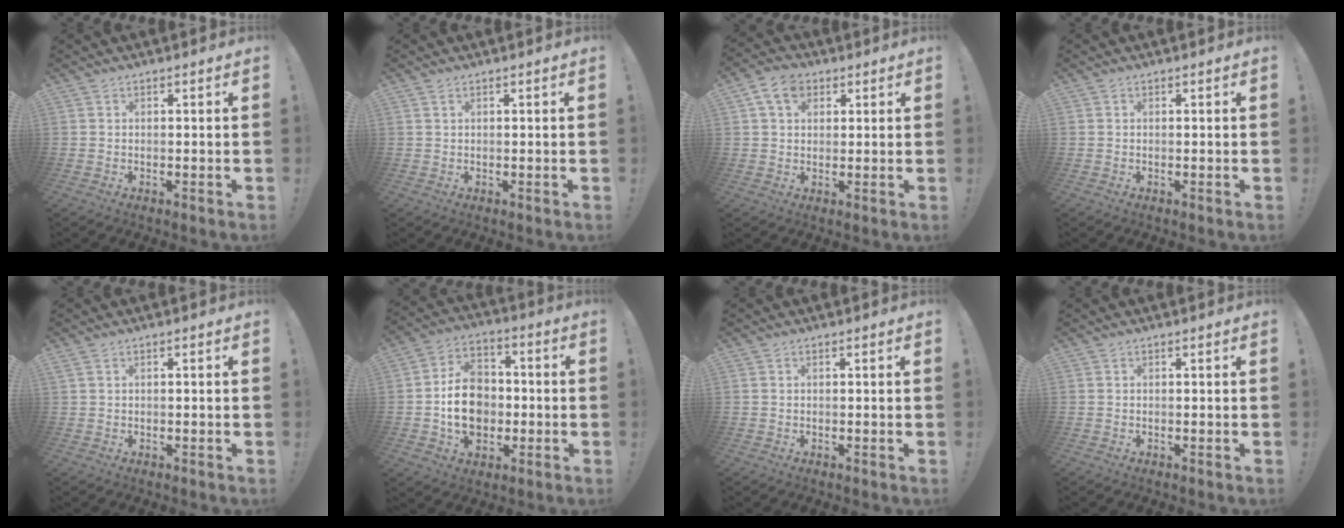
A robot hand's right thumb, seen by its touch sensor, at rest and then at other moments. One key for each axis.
{"total": 1.0, "fx": 0.6, "fy": 0.4, "fz": 0.7, "tx": -0.014, "ty": 0.000, "tz": 0.012}
{"total": 7.7, "fx": 3.3, "fy": 5.5, "fz": 4.4, "tx": -0.071, "ty": 0.002, "tz": 0.064}
{"total": 0.0}
{"total": 0.7, "fx": 0.5, "fy": 0.3, "fz": 0.4, "tx": -0.007, "ty": 0.001, "tz": 0.009}
{"total": 15.3, "fx": -1.7, "fy": 12.1, "fz": 9.2, "tx": -0.150, "ty": 0.022, "tz": -0.027}
{"total": 0.0}
{"total": 0.0}